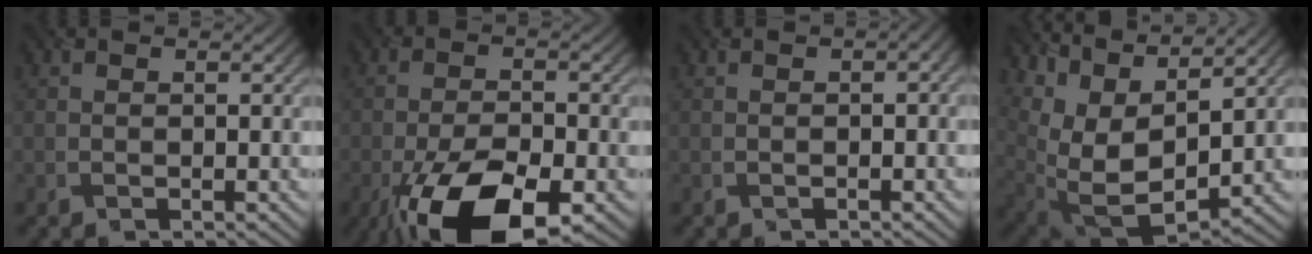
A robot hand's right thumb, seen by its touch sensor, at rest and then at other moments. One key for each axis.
{"total": 13.5, "fx": -7.3, "fy": 5.6, "fz": 9.9, "tx": -0.187, "ty": -0.023, "tz": -0.129}
{"total": 1.1, "fx": -0.1, "fy": 0.6, "fz": 0.8, "tx": -0.013, "ty": -0.001, "tz": 0.000}
{"total": 12.7, "fx": 6.2, "fy": 6.0, "fz": 9.4, "tx": -0.209, "ty": 0.014, "tz": 0.126}